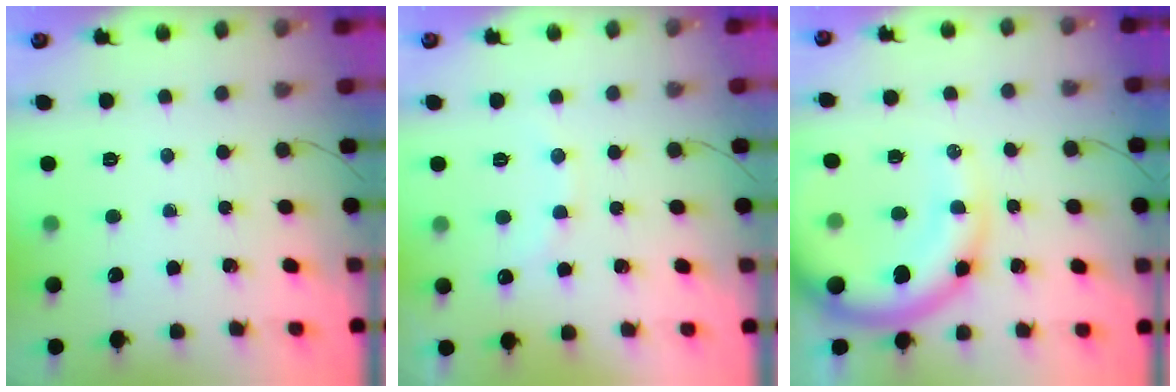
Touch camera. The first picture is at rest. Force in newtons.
{"total": 7.9, "press": 7.7, "slide": 1.7}
{"total": 15.8, "press": 15.4, "slide": 3.5}